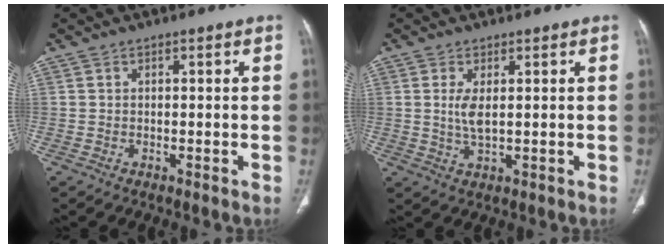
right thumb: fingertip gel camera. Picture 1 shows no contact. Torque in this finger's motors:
{"motor_torque": [-0.33, 0.13, 0.18, 0.27, 0.00]}